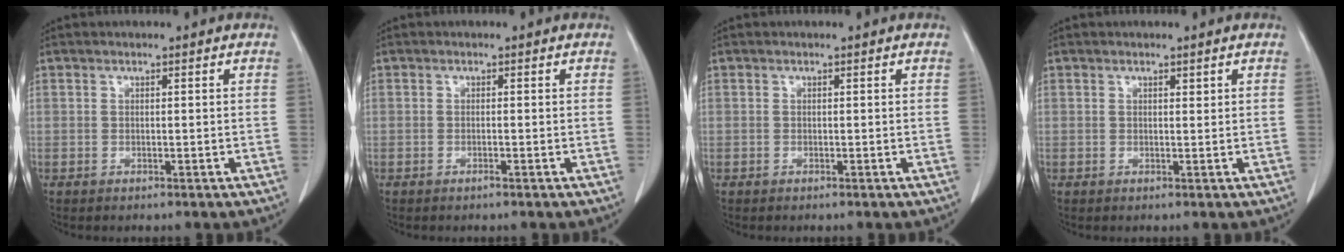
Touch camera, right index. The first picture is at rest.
{"total": 0.5, "force": [-0.3, -0.1, 0.4], "torque": [-0.005, 0.002, -0.007]}
{"total": 0.0}
{"total": 0.6, "force": [0.5, 0.1, 0.3], "torque": [-0.007, -0.003, 0.007]}